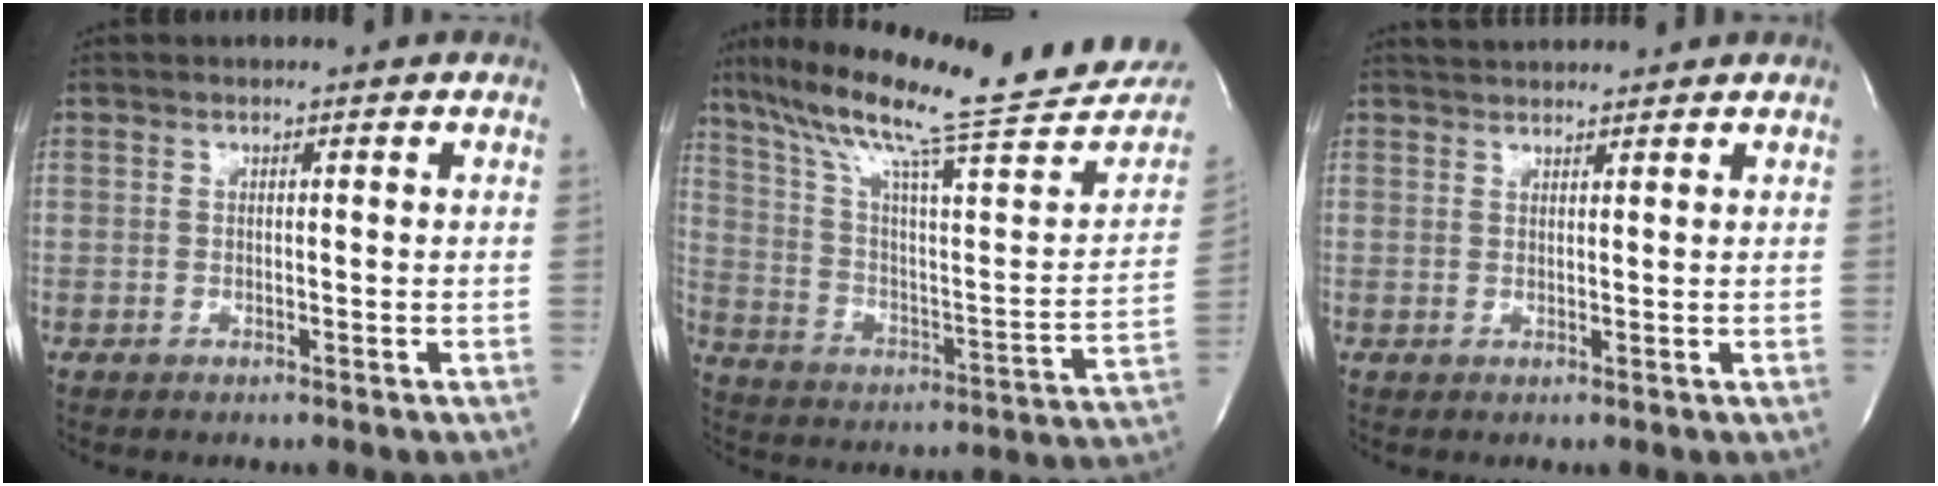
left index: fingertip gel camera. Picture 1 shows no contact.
{"total": 28.1, "force": [23.4, 1.5, 15.5], "torque": [-0.255, -0.048, 0.333]}
{"total": 3.9, "force": [3.7, 0.4, 0.8], "torque": [-0.017, 0.028, 0.059]}